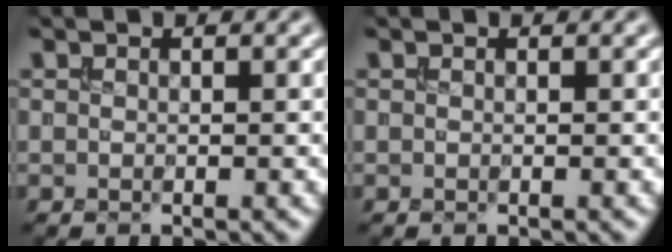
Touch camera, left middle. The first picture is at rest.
{"total": 0.0}